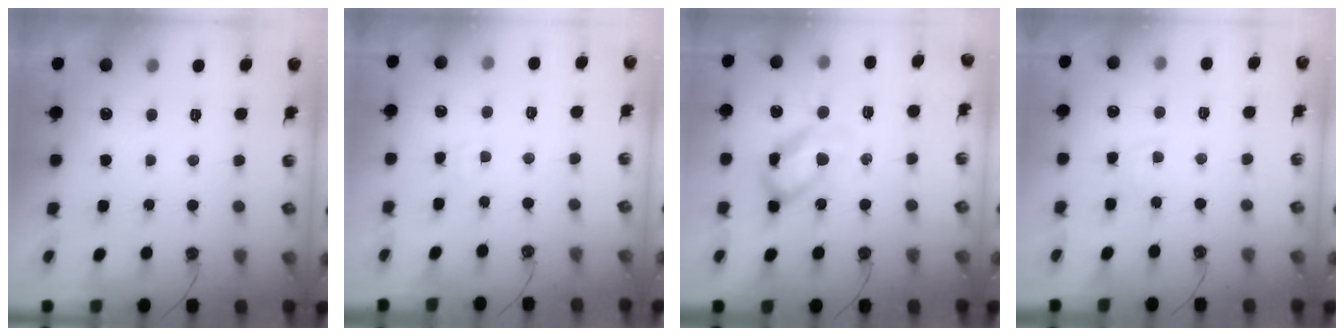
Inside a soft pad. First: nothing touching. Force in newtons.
{"total": 2.4, "press": 2.4, "slide": 0.2}
{"total": 17.2, "press": 17.2, "slide": 0.9}
{"total": 5.6, "press": 5.6, "slide": 0.7}